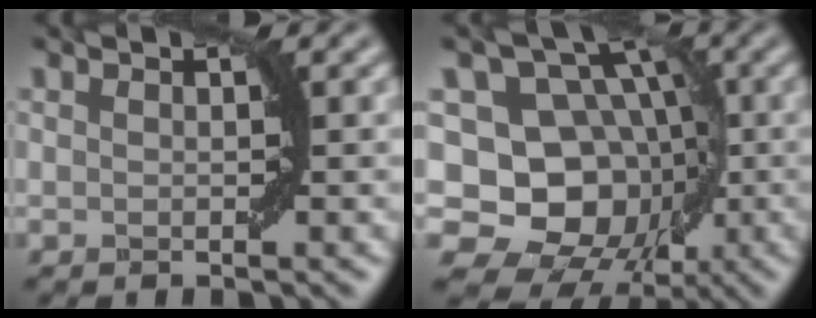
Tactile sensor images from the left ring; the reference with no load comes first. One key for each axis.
{"total": 12.9, "fx": -1.7, "fy": 10.9, "fz": 6.7, "tx": -0.078, "ty": 0.019, "tz": -0.059}